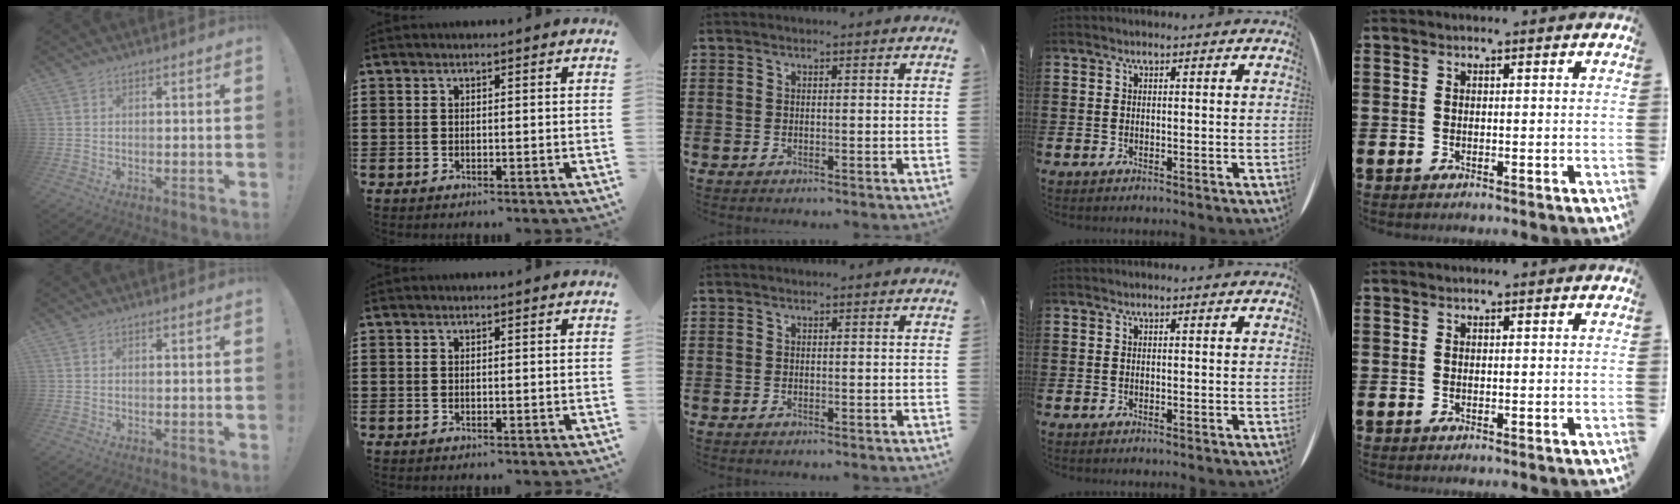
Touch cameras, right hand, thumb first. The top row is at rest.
{}